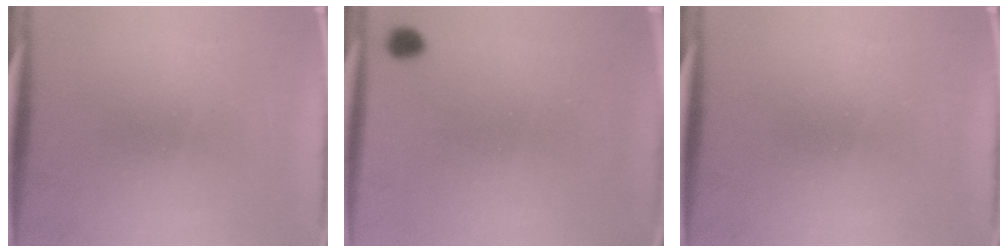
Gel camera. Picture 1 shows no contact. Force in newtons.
{"total": 2.9}
{"total": 0.0}